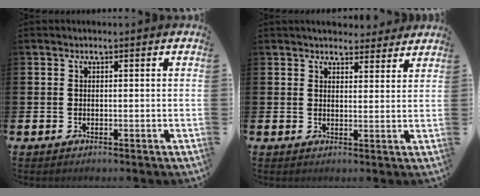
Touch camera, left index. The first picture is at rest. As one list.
[{"total": 3.8, "force": [3.7, 0.9, 0.1], "torque": [-0.001, -0.019, 0.067]}]